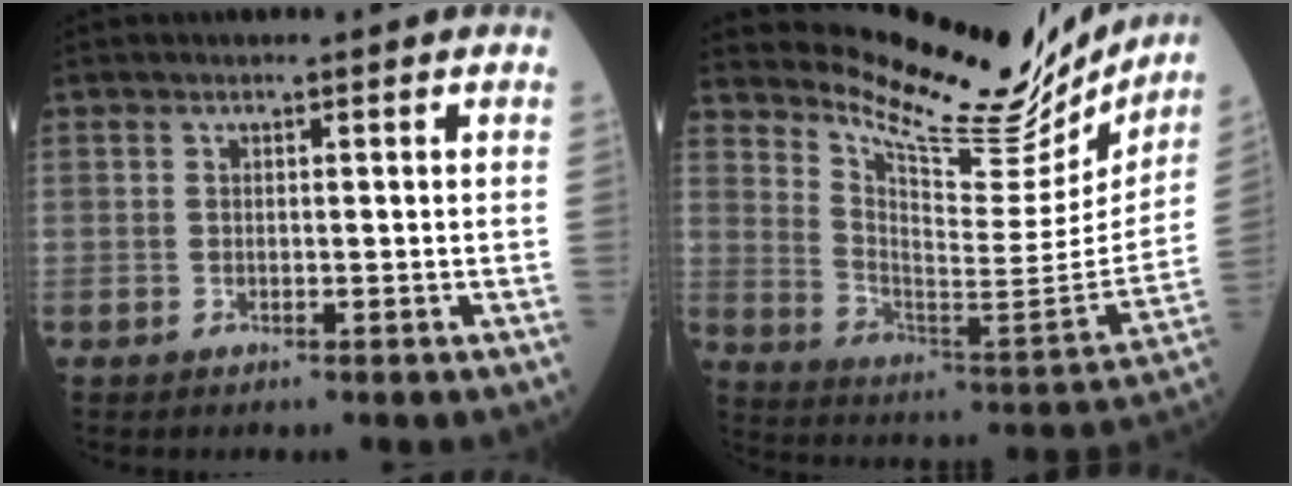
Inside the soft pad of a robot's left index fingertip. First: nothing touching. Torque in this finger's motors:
{"motor_torque": [1.03, -1.11, 0.34, 0.06]}